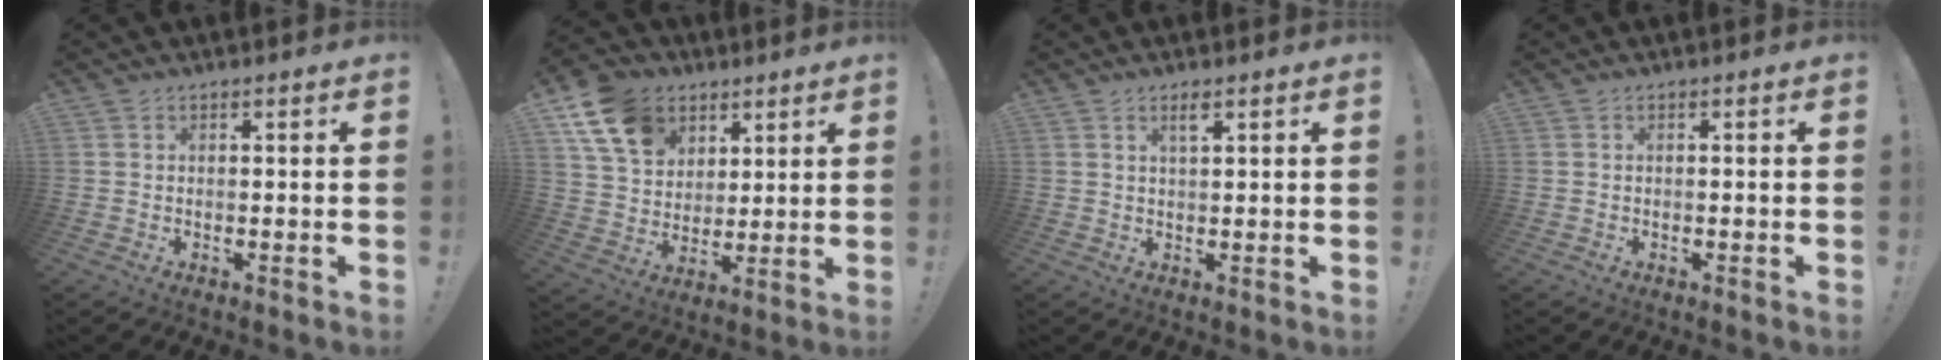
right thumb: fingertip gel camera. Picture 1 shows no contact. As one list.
[{"total": 15.4, "force": [7.6, 11.4, 6.9], "torque": [-0.119, -0.029, 0.152]}, {"total": 2.7, "force": [1.6, 0.6, 2.1], "torque": [-0.032, -0.003, 0.024]}, {"total": 0.0}]